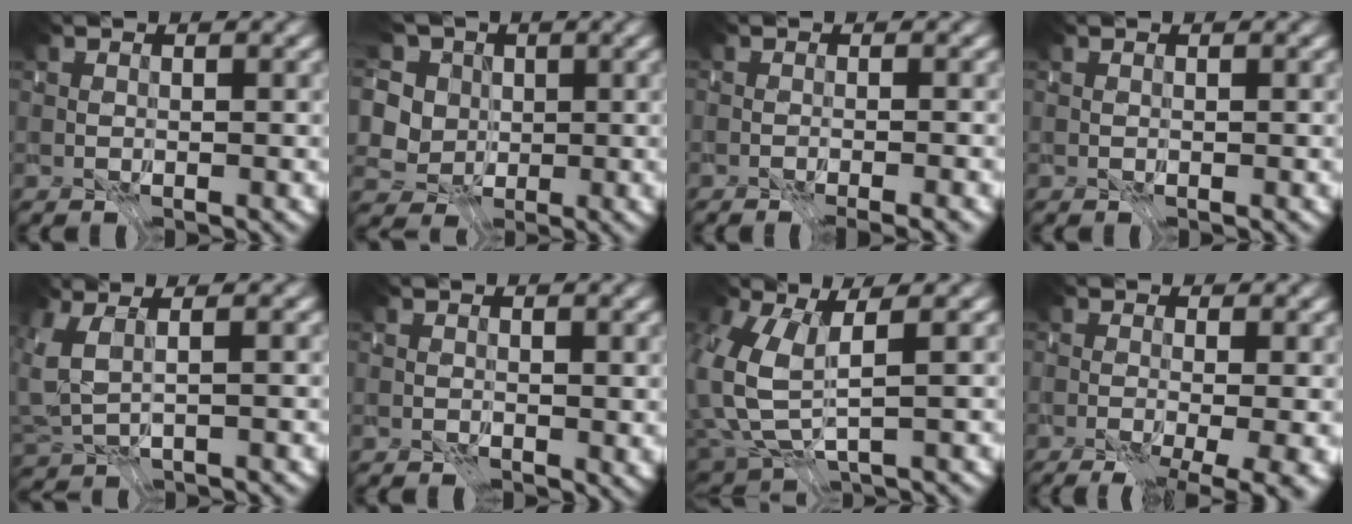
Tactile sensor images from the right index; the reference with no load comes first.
{"total": 8.4, "force": [1.2, 7.2, 4.0], "torque": [-0.109, 0.020, -0.004]}
{"total": 2.4, "force": [-2.3, -0.1, 0.8], "torque": [0.018, -0.009, -0.043]}
{"total": 0.0}
{"total": 2.0, "force": [-0.5, -1.9, 0.5], "torque": [-0.017, -0.016, 0.000]}
{"total": 1.9, "force": [0.6, 1.4, 1.1], "torque": [-0.010, -0.008, 0.004]}
{"total": 3.1, "force": [-1.6, -0.9, 2.5], "torque": [-0.068, -0.031, -0.015]}
{"total": 7.9, "force": [-3.1, 2.9, 6.6], "torque": [-0.092, -0.028, -0.009]}